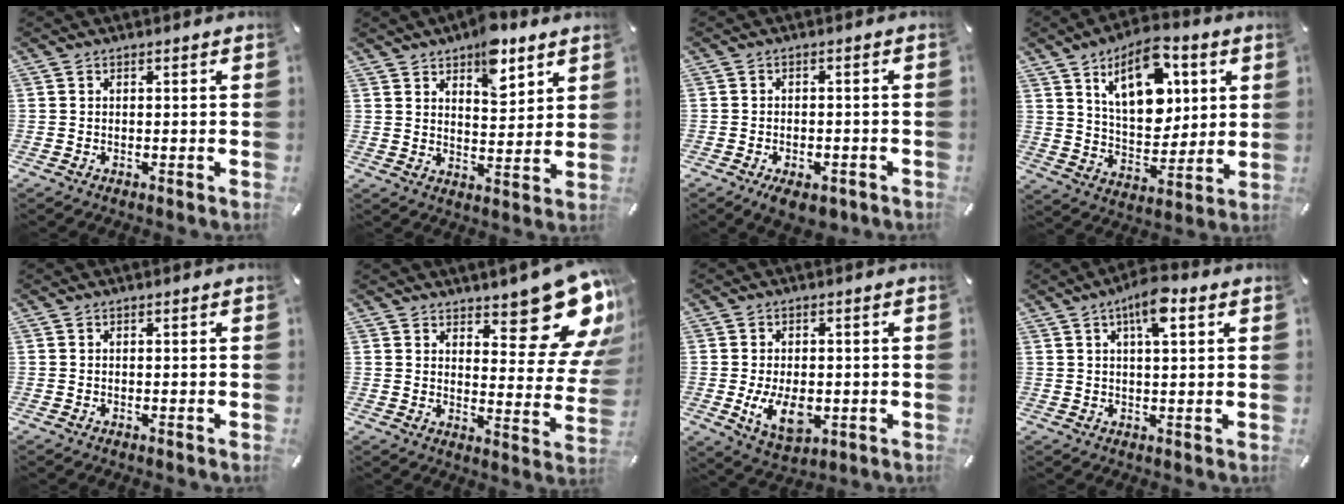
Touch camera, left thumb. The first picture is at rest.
{"total": 9.6, "force": [6.8, 4.6, 4.9], "torque": [-0.059, -0.034, 0.115]}
{"total": 4.5, "force": [-2.8, 2.3, 2.6], "torque": [-0.044, 0.015, -0.048]}
{"total": 16.7, "force": [7.9, 9.5, 11.2], "torque": [-0.175, -0.016, 0.141]}
{"total": 0.0}
{"total": 16.5, "force": [11.6, 6.7, 9.6], "torque": [-0.097, -0.110, 0.195]}
{"total": 9.5, "force": [-1.4, 5.9, 7.4], "torque": [-0.135, -0.012, -0.024]}
{"total": 7.2, "force": [3.4, 2.1, 5.9], "torque": [-0.107, 0.003, 0.055]}